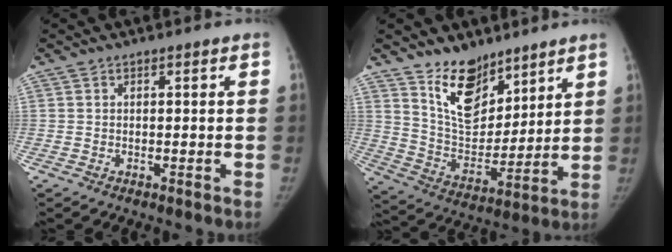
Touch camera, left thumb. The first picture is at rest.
{"total": 13.5, "force": [9.5, 7.2, 6.3], "torque": [-0.066, -0.077, 0.184]}